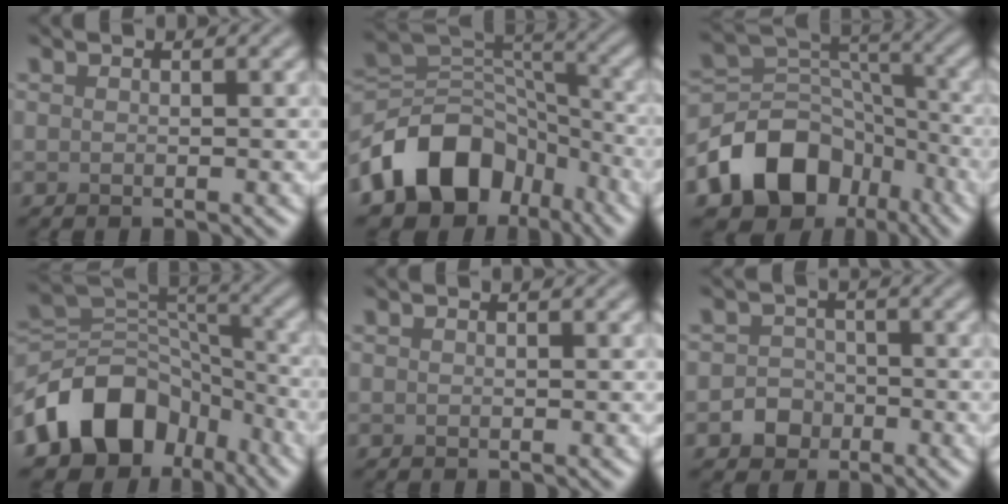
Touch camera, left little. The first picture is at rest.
{"total": 10.5, "force": [-5.7, 7.3, 4.8], "torque": [-0.071, 0.008, -0.114]}
{"total": 10.5, "force": [-5.4, 7.7, 4.7], "torque": [-0.080, 0.003, -0.103]}
{"total": 10.1, "force": [-5.5, 7.2, 4.6], "torque": [-0.065, 0.006, -0.110]}
{"total": 0.0}
{"total": 2.4, "force": [-1.1, 2.1, 0.6], "torque": [0.001, 0.005, -0.022]}